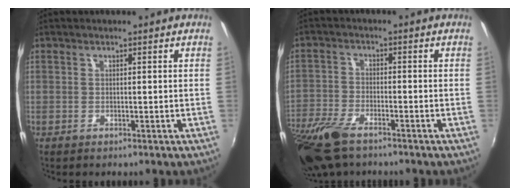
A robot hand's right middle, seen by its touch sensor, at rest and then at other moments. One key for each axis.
{"total": 12.1, "fx": -9.0, "fy": 4.4, "fz": 6.8, "tx": -0.173, "ty": -0.036, "tz": -0.179}